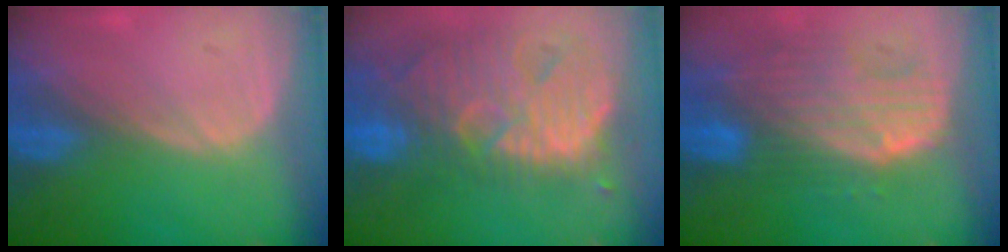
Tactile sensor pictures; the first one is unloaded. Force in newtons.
{"total": 13.6, "press": 11.6, "slide": 7.2}
{"total": 10.2, "press": 8.9, "slide": 5.1}